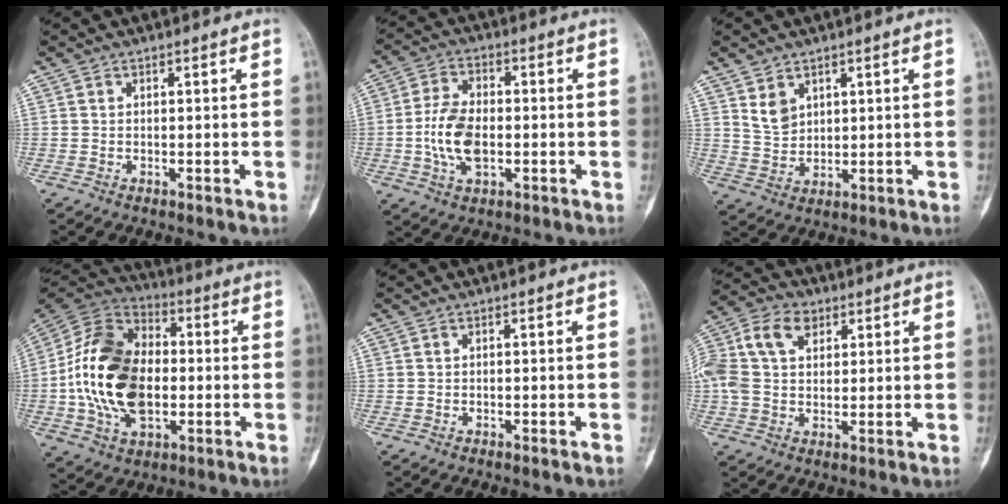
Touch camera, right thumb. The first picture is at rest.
{"total": 10.0, "force": [-1.4, 5.9, 8.0], "torque": [-0.148, 0.009, -0.030]}
{"total": 4.5, "force": [2.4, 3.1, 2.2], "torque": [-0.029, -0.021, 0.059]}
{"total": 21.7, "force": [-1.8, 14.3, 16.2], "torque": [-0.282, 0.015, -0.034]}
{"total": 0.5, "force": [-0.4, 0.0, 0.4], "torque": [-0.008, 0.001, -0.002]}
{"total": 14.9, "force": [4.5, 10.5, 9.6], "torque": [-0.216, 0.027, 0.079]}